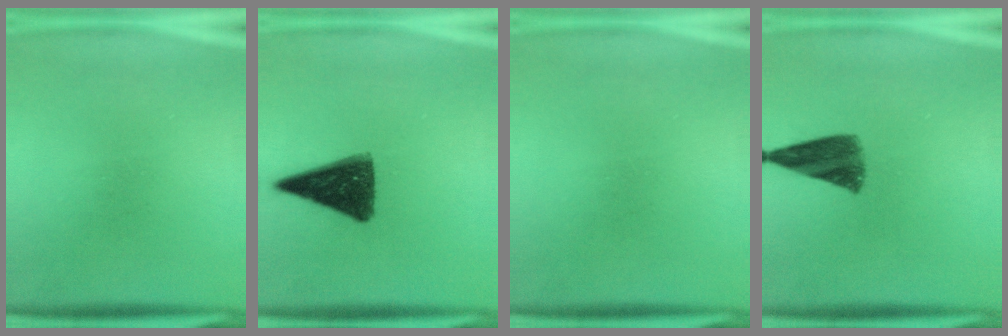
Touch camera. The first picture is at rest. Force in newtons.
{"total": 12.3}
{"total": 0.0}
{"total": 7.6}